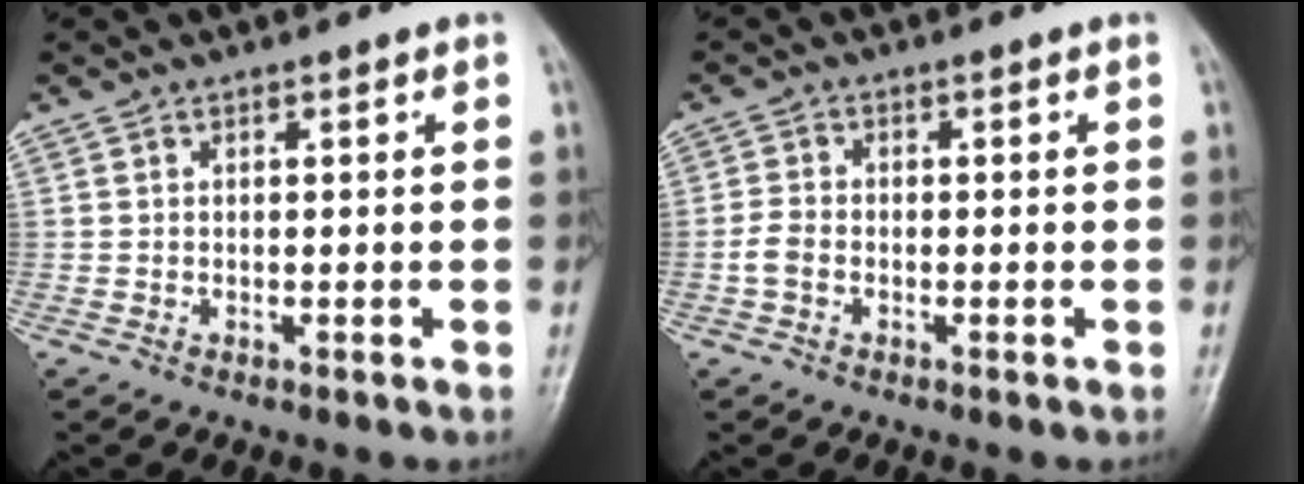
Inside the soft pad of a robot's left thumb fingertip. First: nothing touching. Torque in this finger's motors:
{"motor_torque": [0.05, -0.07, 0.39, 0.20, 0.01]}